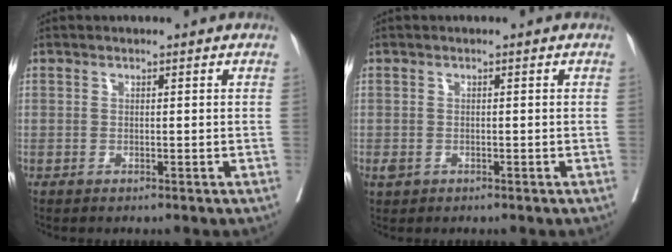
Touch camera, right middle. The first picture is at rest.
{"total": 1.3, "force": [-0.5, 1.0, 0.5], "torque": [-0.011, 0.002, -0.004]}